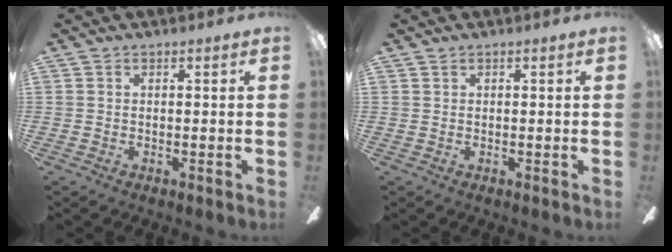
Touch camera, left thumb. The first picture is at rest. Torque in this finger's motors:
{"motor_torque": [-0.13, 0.19, -0.19, 0.12, 0.00]}